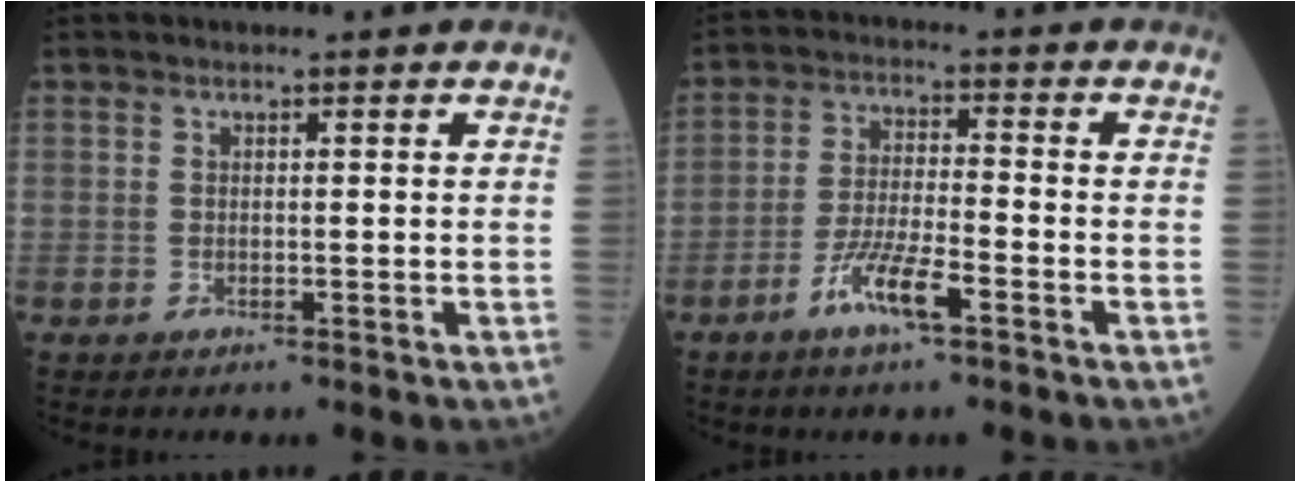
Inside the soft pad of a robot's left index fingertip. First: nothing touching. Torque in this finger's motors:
{"motor_torque": [0.07, 0.01, 0.17, 0.07]}